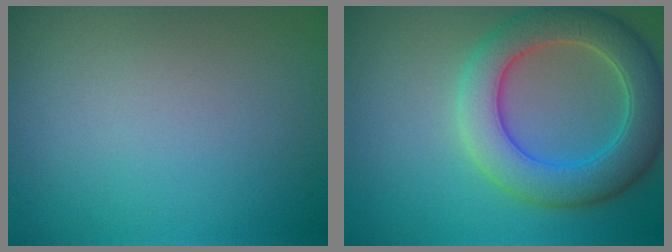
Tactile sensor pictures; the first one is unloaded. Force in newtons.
{"total": 7.1, "press": 7.0, "slide": 0.6}